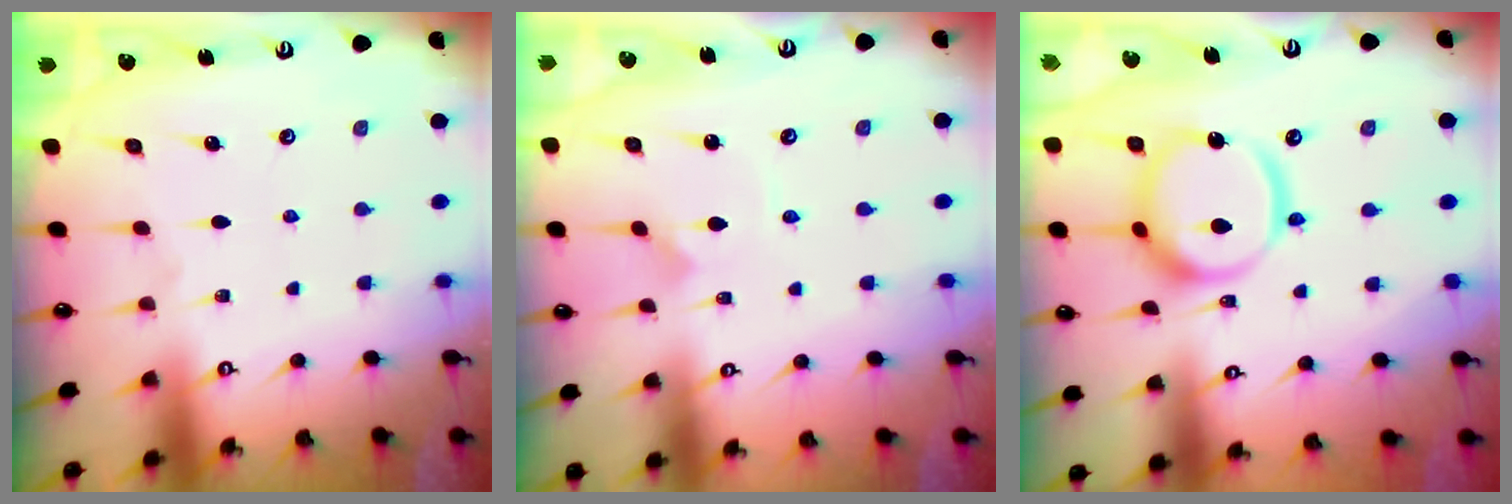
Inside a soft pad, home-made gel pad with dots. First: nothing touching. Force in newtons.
{"total": 1.6, "press": 1.6, "slide": 0.1}
{"total": 13.5, "press": 13.4, "slide": 2.0}